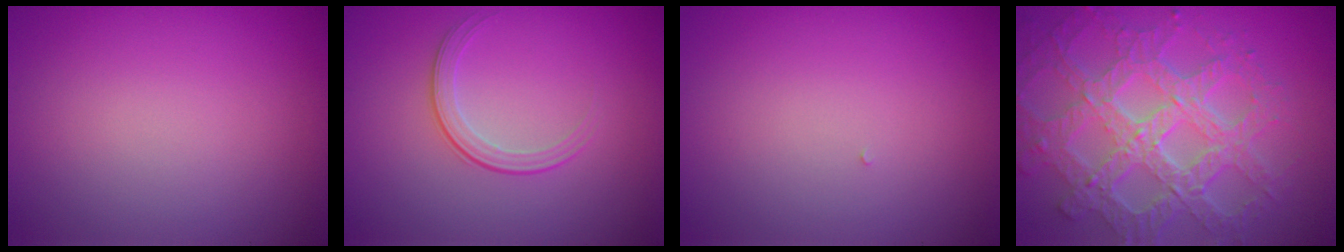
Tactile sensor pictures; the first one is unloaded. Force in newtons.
{"total": 1.9, "press": 1.3, "slide": 1.5}
{"total": 0.0}
{"total": 8.0, "press": 6.1, "slide": 5.2}